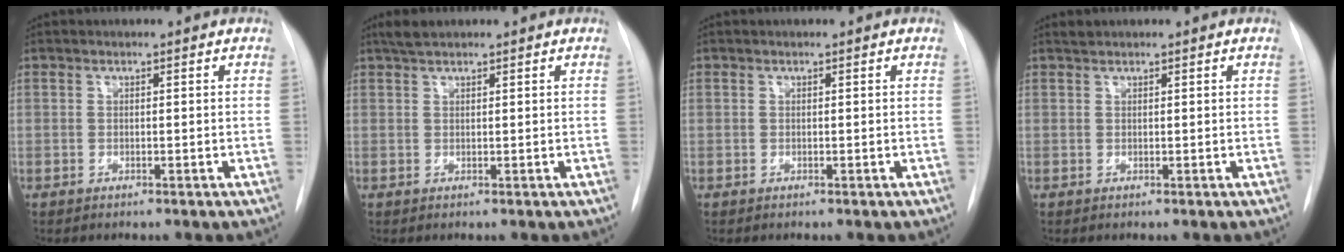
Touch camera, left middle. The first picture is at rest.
{"total": 2.1, "force": [1.7, 0.5, 1.0], "torque": [-0.023, 0.013, 0.033]}
{"total": 0.0}
{"total": 0.6, "force": [0.6, 0.1, 0.0], "torque": [-0.006, 0.006, 0.013]}